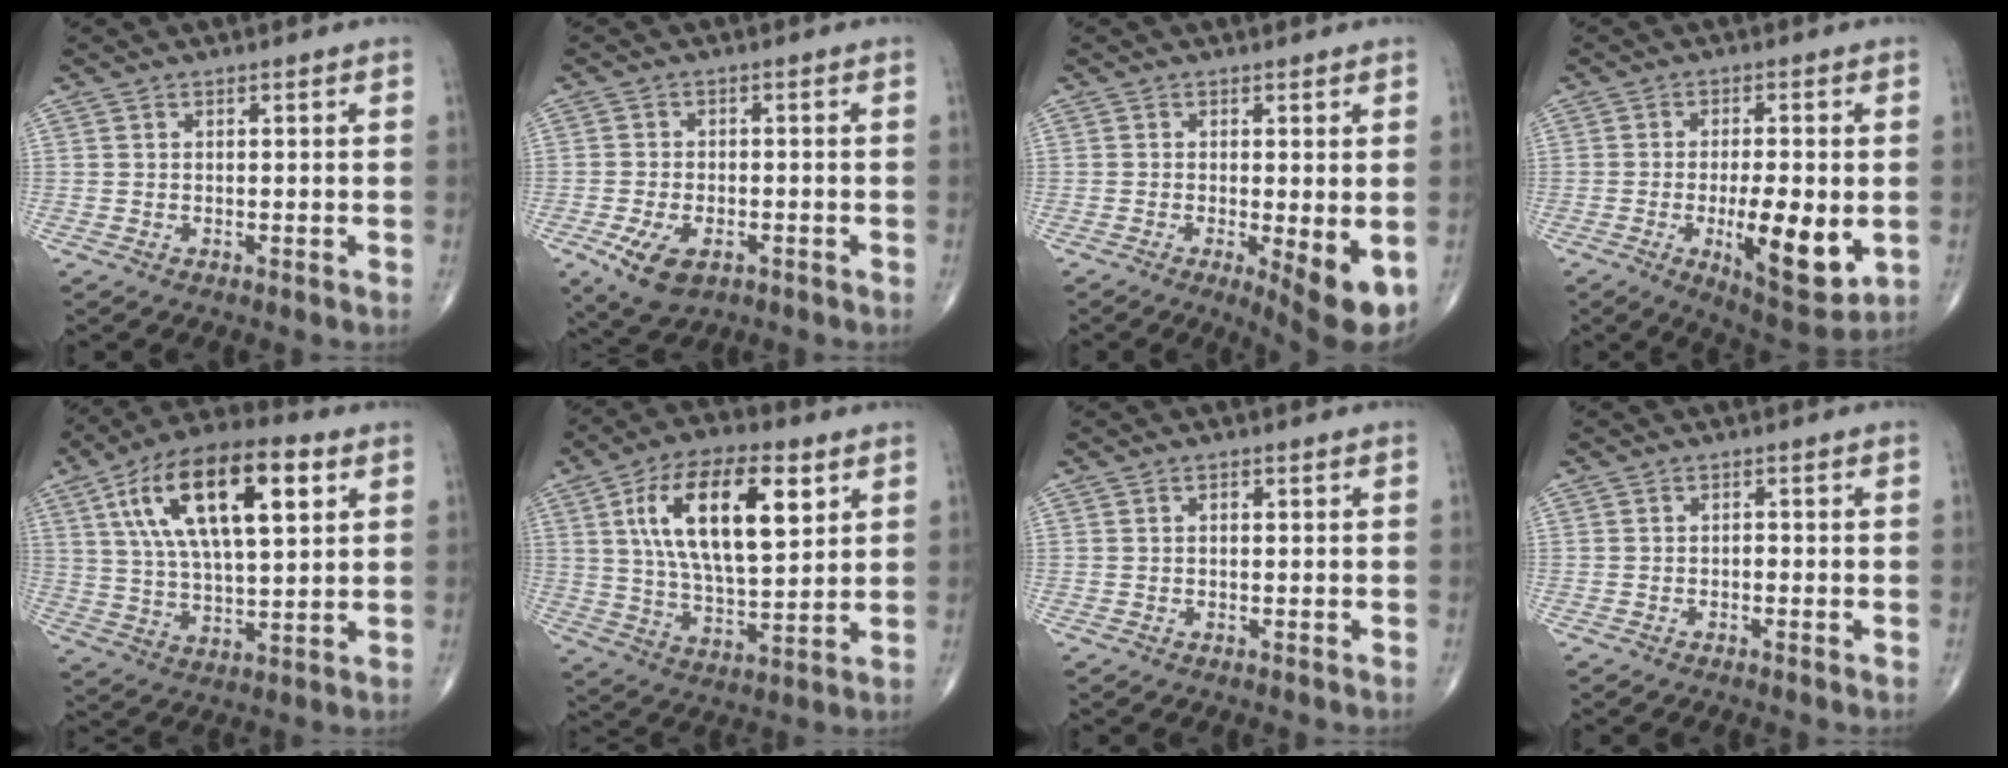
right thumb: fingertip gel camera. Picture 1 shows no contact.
{"total": 7.5, "force": [-3.3, 4.1, 5.2], "torque": [-0.100, 0.001, -0.051]}
{"total": 7.7, "force": [-1.9, 2.0, 7.2], "torque": [-0.101, -0.020, -0.025]}
{"total": 13.5, "force": [-2.8, 4.6, 12.4], "torque": [-0.178, -0.019, -0.035]}
{"total": 21.4, "force": [7.7, 8.8, 17.9], "torque": [-0.306, -0.001, 0.127]}
{"total": 19.5, "force": [6.7, 8.4, 16.3], "torque": [-0.271, -0.016, 0.116]}
{"total": 0.8, "force": [0.2, 0.4, 0.7], "torque": [-0.016, 0.004, 0.002]}
{"total": 1.0, "force": [-0.3, 0.5, 0.8], "torque": [-0.011, 0.000, -0.007]}